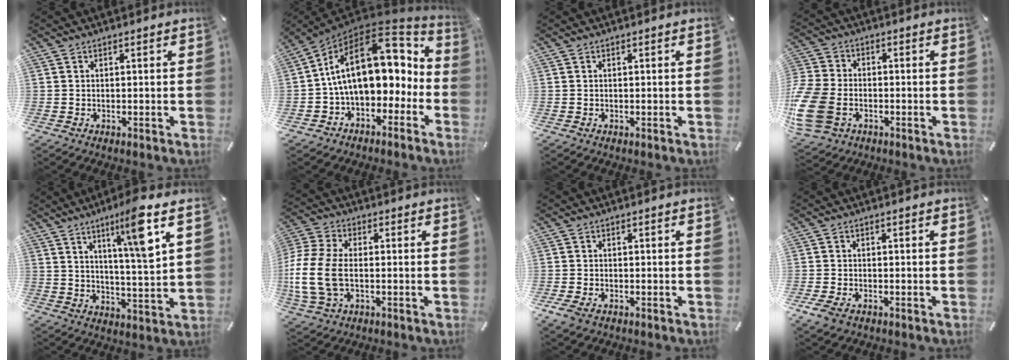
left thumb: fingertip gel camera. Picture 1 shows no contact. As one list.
[{"total": 20.9, "force": [3.8, 12.9, 16.0], "torque": [-0.274, -0.026, 0.073]}, {"total": 0.0}, {"total": 13.2, "force": [-4.3, 9.7, 7.9], "torque": [-0.183, 0.024, -0.076]}, {"total": 11.8, "force": [6.5, 1.1, 9.8], "torque": [-0.154, -0.033, 0.097]}, {"total": 12.4, "force": [-1.9, 8.2, 9.0], "torque": [-0.208, 0.002, -0.033]}, {"total": 2.3, "force": [-1.3, 1.4, 1.3], "torque": [-0.035, -0.002, -0.029]}, {"total": 3.0, "force": [-1.8, 1.8, 1.7], "torque": [-0.040, 0.004, -0.036]}]